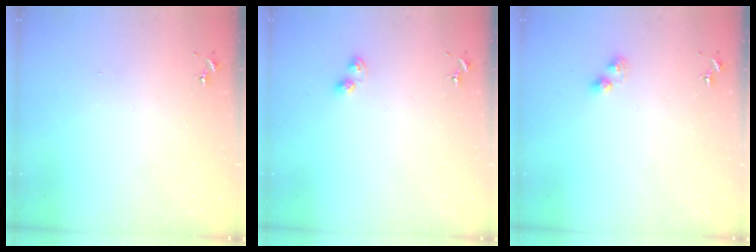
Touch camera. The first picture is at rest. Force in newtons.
{"total": 4.1, "press": 4.0, "slide": 0.5}
{"total": 3.4, "press": 3.3, "slide": 0.6}